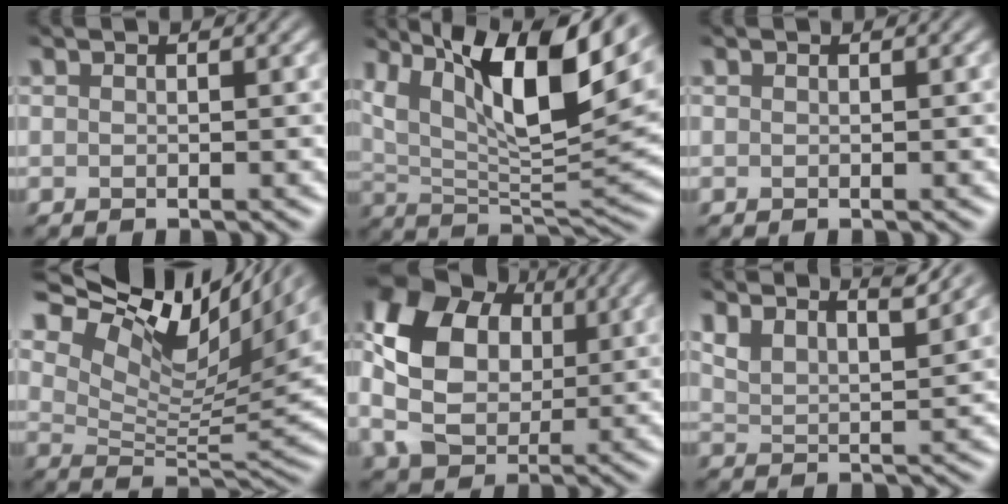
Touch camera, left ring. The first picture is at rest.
{"total": 12.7, "force": [6.0, 4.2, 10.4], "torque": [-0.166, 0.006, 0.103]}
{"total": 0.0}
{"total": 13.4, "force": [9.5, 4.6, 8.2], "torque": [-0.153, 0.026, 0.155]}
{"total": 11.2, "force": [1.3, 8.6, 6.9], "torque": [-0.139, 0.001, 0.019]}
{"total": 6.4, "force": [5.3, 1.7, 3.1], "torque": [-0.044, 0.021, 0.061]}